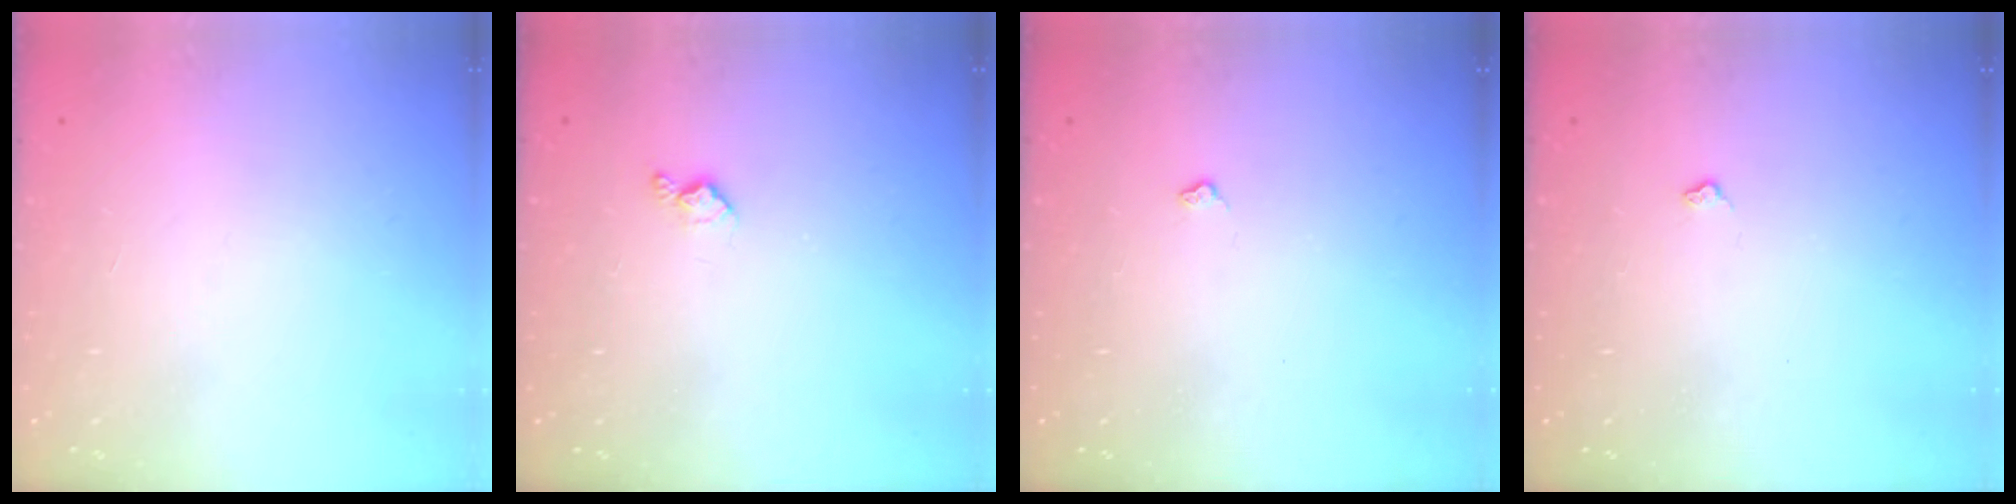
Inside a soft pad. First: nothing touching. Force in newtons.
{"total": 3.9, "press": 3.8, "slide": 0.7}
{"total": 2.4, "press": 2.4, "slide": 0.5}
{"total": 2.4, "press": 2.4, "slide": 0.5}